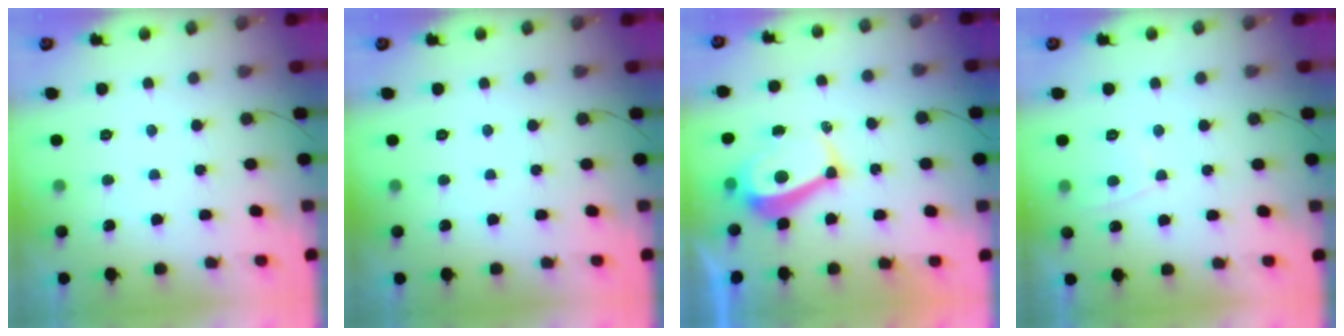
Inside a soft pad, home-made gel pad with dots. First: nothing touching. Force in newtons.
{"total": 0.0}
{"total": 6.2, "press": 6.2, "slide": 0.7}
{"total": 2.5, "press": 2.4, "slide": 0.6}